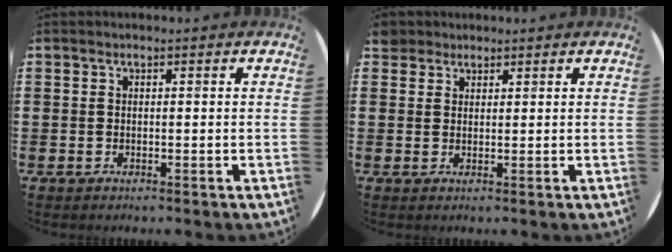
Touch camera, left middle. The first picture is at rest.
{"total": 2.2, "force": [1.9, 1.0, 0.0], "torque": [0.003, 0.002, 0.037]}